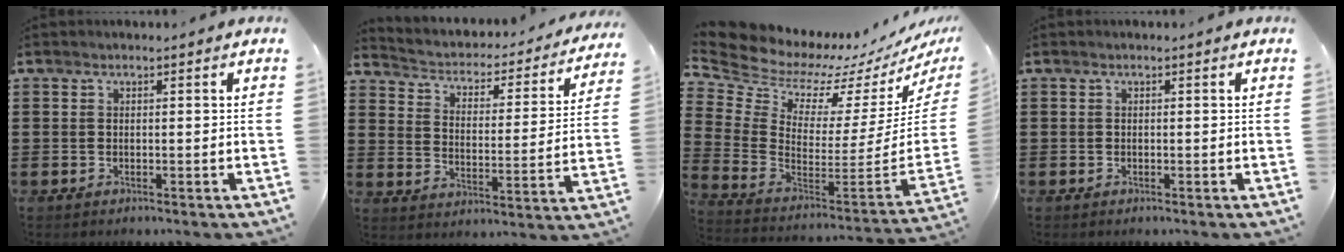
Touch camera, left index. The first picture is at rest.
{"total": 2.0, "force": [1.6, 0.9, 0.8], "torque": [-0.031, -0.024, 0.015]}
{"total": 6.5, "force": [6.0, 2.5, 0.7], "torque": [-0.060, -0.067, 0.102]}
{"total": 0.0}